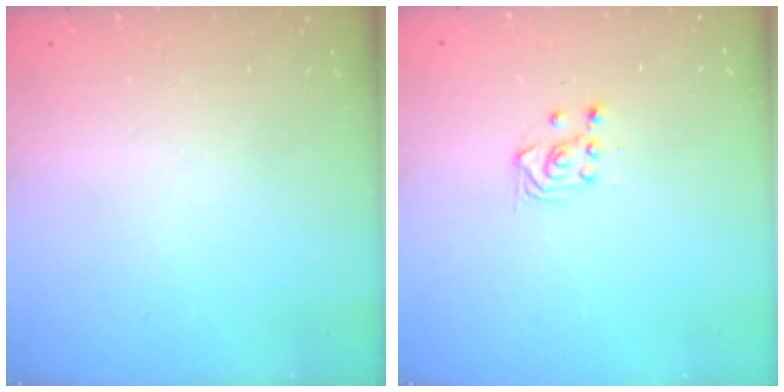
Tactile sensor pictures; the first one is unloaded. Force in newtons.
{"total": 3.0, "press": 2.8, "slide": 1.0}